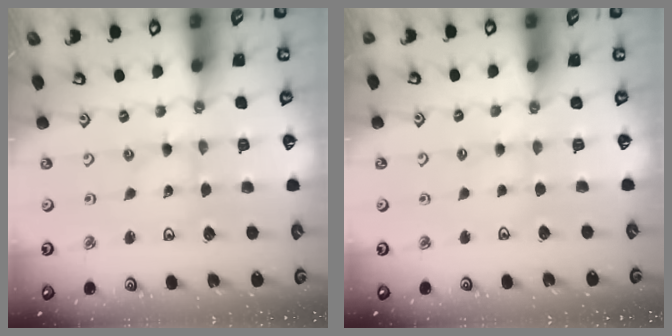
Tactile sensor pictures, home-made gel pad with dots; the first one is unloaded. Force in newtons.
{"total": 1.6, "press": 1.5, "slide": 0.4}